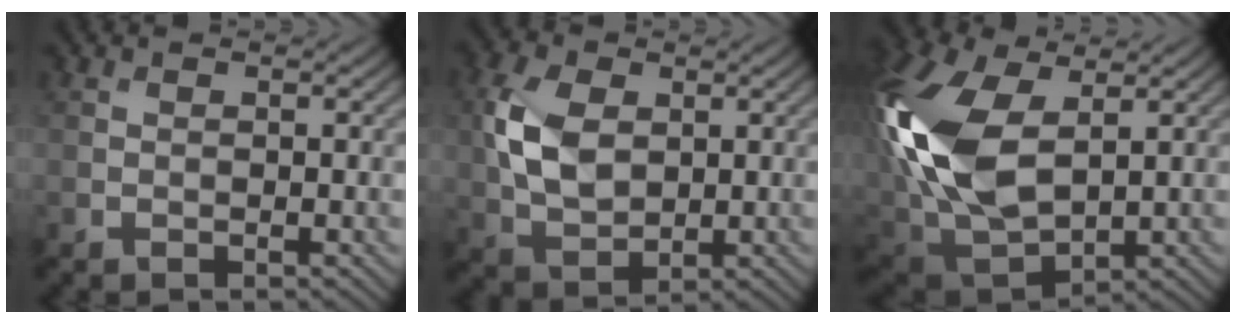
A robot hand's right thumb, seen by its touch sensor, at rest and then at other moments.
{"total": 7.9, "force": [1.3, 5.2, 5.8], "torque": [-0.145, 0.006, 0.025]}
{"total": 17.4, "force": [2.8, 10.8, 13.4], "torque": [-0.356, 0.002, 0.056]}